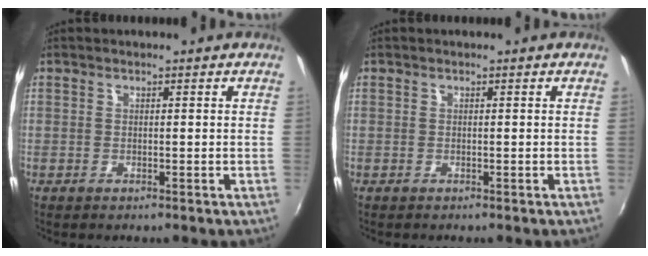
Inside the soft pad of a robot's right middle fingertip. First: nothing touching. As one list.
[{"total": 0.0}]